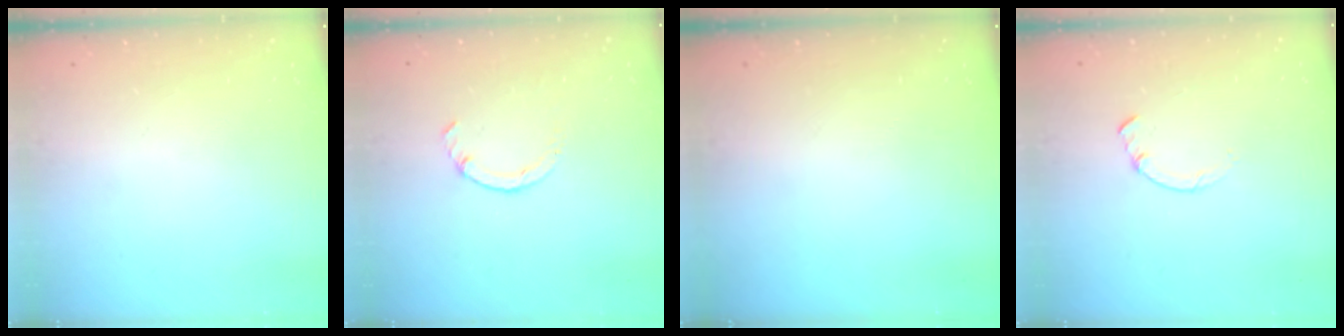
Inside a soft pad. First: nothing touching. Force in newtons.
{"total": 2.2, "press": 2.1, "slide": 0.4}
{"total": 0.0}
{"total": 0.7, "press": 0.6, "slide": 0.2}